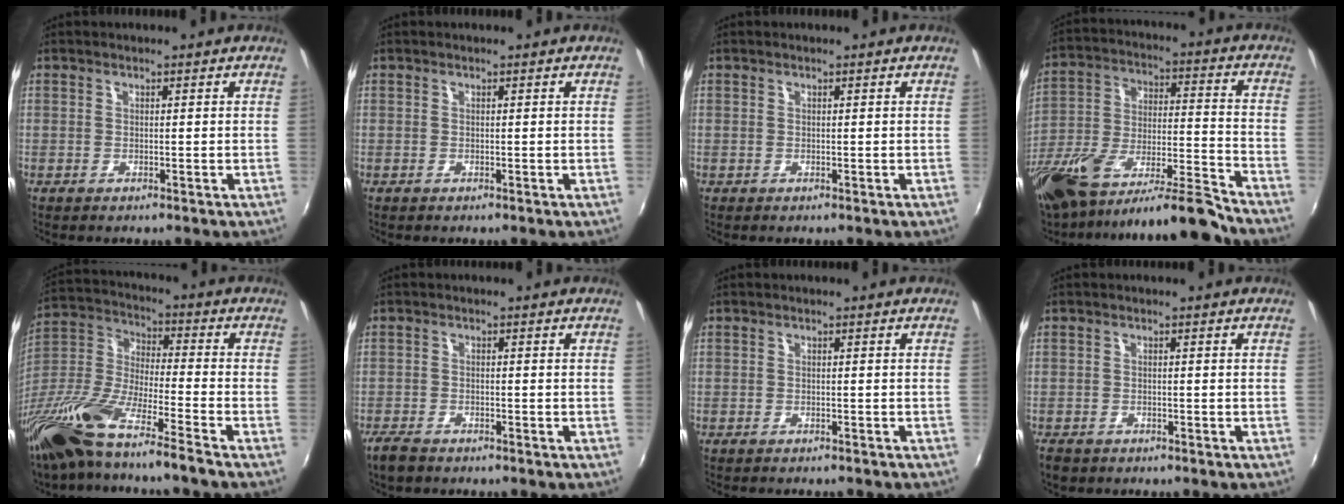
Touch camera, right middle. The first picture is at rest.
{"total": 0.0}
{"total": 0.0}
{"total": 19.7, "force": [-15.6, 3.0, 11.6], "torque": [-0.217, -0.038, -0.264]}
{"total": 17.7, "force": [-13.3, 1.0, 11.6], "torque": [-0.236, -0.033, -0.261]}
{"total": 3.6, "force": [-3.0, 1.4, 1.4], "torque": [-0.044, -0.010, -0.061]}
{"total": 2.3, "force": [-2.1, 0.6, 0.8], "torque": [-0.020, -0.012, -0.031]}
{"total": 2.6, "force": [-1.8, 1.6, 0.9], "torque": [-0.025, -0.007, -0.031]}